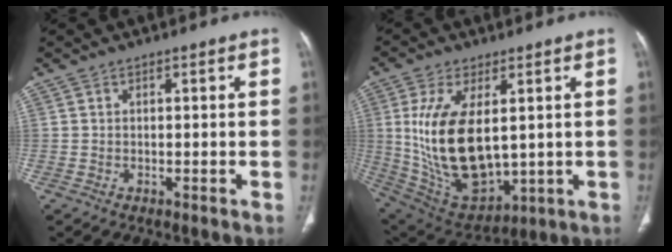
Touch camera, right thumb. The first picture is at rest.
{"total": 19.2, "force": [2.1, 9.8, 16.4], "torque": [-0.309, -0.022, 0.067]}